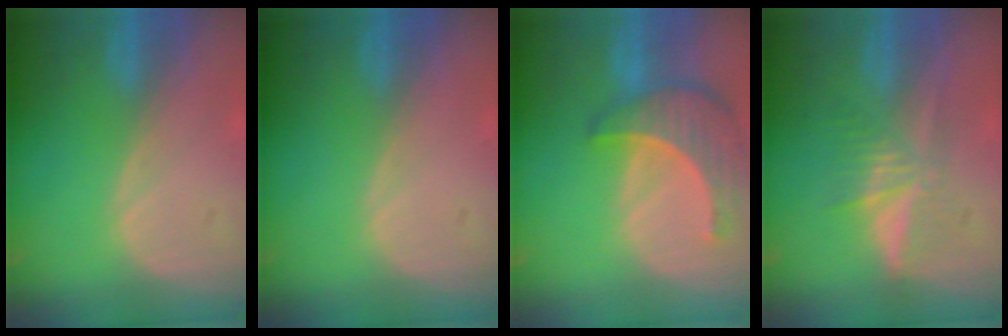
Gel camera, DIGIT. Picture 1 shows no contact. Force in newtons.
{"total": 0.0}
{"total": 8.1, "press": 7.6, "slide": 2.8}
{"total": 5.2, "press": 5.1, "slide": 0.9}